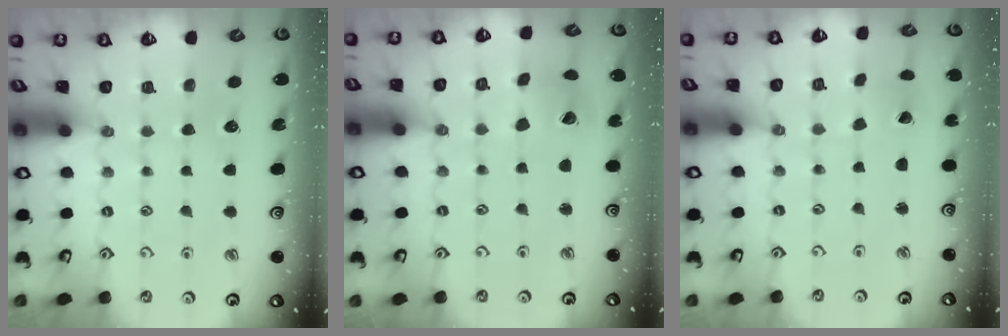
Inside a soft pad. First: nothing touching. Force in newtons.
{"total": 5.8, "press": 5.7, "slide": 0.7}
{"total": 1.0, "press": 1.0, "slide": 0.0}